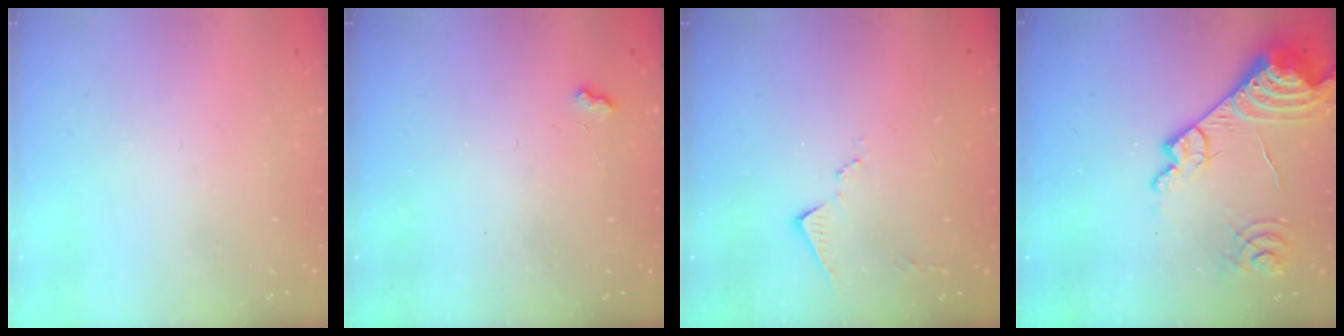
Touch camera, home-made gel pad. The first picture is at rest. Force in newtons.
{"total": 1.8, "press": 1.8, "slide": 0.4}
{"total": 8.1, "press": 8.1, "slide": 0.4}
{"total": 16.2, "press": 16.2, "slide": 1.4}